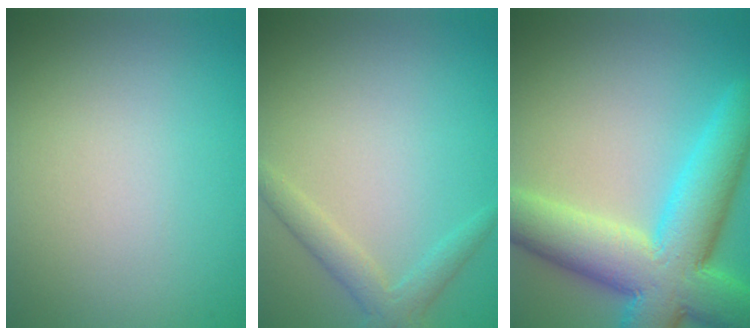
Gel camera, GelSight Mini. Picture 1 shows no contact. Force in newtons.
{"total": 2.2, "press": 2.2, "slide": 0.1}
{"total": 11.2, "press": 11.2, "slide": 0.4}